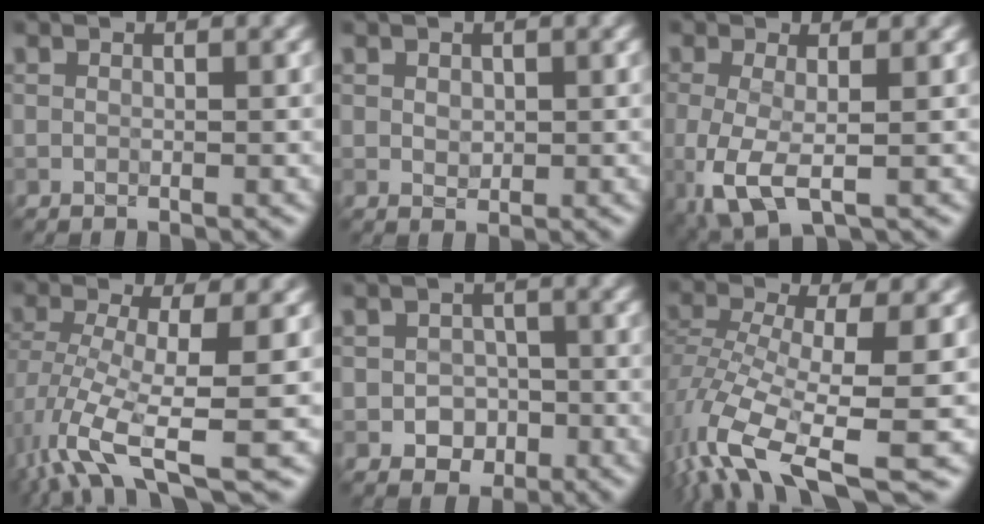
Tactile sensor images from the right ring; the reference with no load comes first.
{"total": 1.1, "force": [0.3, 0.9, 0.5], "torque": [-0.011, -0.001, 0.005]}
{"total": 4.6, "force": [-0.9, 1.7, 4.1], "torque": [-0.104, -0.014, -0.017]}
{"total": 7.7, "force": [-3.0, 2.2, 6.7], "torque": [-0.141, -0.007, -0.060]}
{"total": 2.6, "force": [-0.7, 2.4, 0.8], "torque": [0.000, 0.003, -0.016]}
{"total": 10.6, "force": [-5.2, 3.7, 8.6], "torque": [-0.181, -0.013, -0.098]}